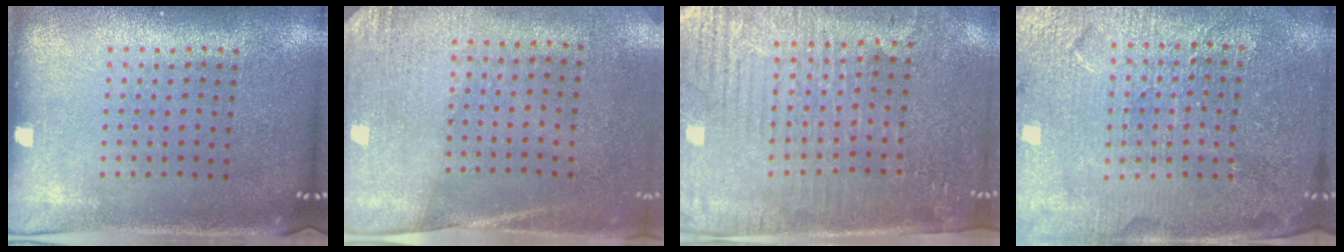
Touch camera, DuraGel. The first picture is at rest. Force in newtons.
{"total": 2.7, "press": 2.3, "slide": 1.4}
{"total": 3.8, "press": 3.5, "slide": 1.4}
{"total": 4.1, "press": 3.9, "slide": 1.2}